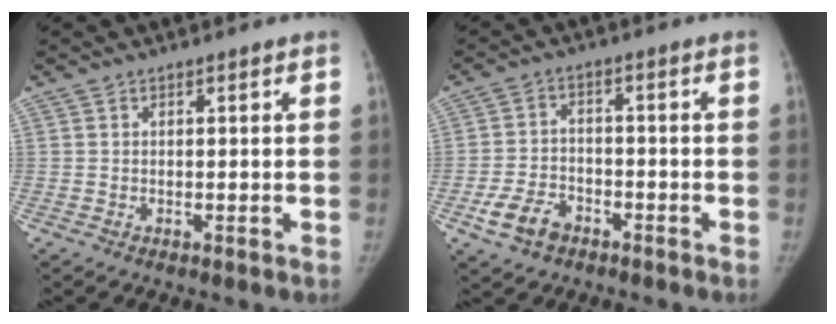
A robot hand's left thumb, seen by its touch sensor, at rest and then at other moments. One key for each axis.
{"total": 6.9, "fx": -3.8, "fy": 4.5, "fz": 3.5, "tx": -0.063, "ty": 0.021, "tz": -0.067}